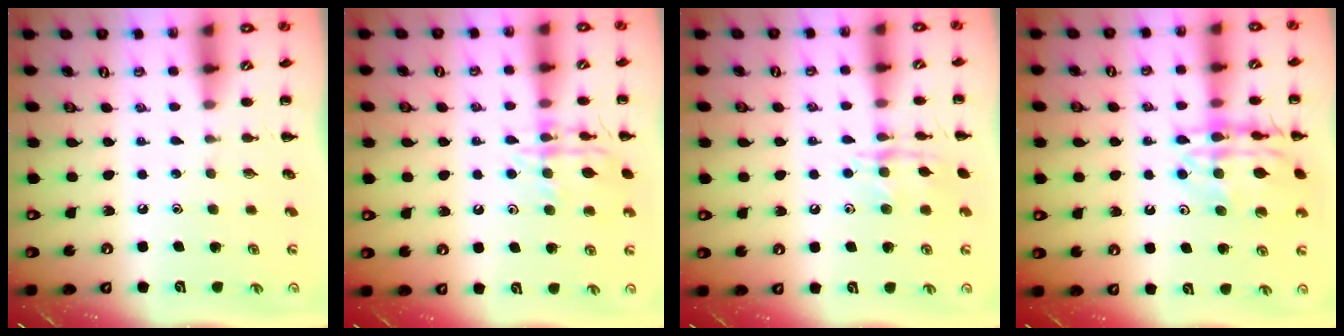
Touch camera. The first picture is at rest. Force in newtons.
{"total": 13.5, "press": 13.5, "slide": 0.8}
{"total": 11.2, "press": 11.1, "slide": 0.6}
{"total": 15.9, "press": 15.8, "slide": 1.6}